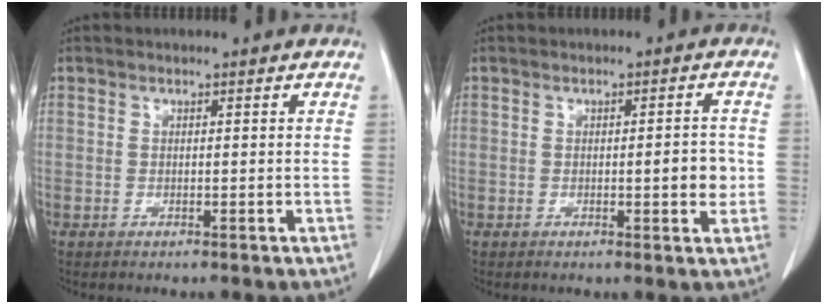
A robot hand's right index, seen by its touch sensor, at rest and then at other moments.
{"total": 3.3, "force": [-0.4, 0.8, 3.2], "torque": [-0.044, 0.000, -0.004]}